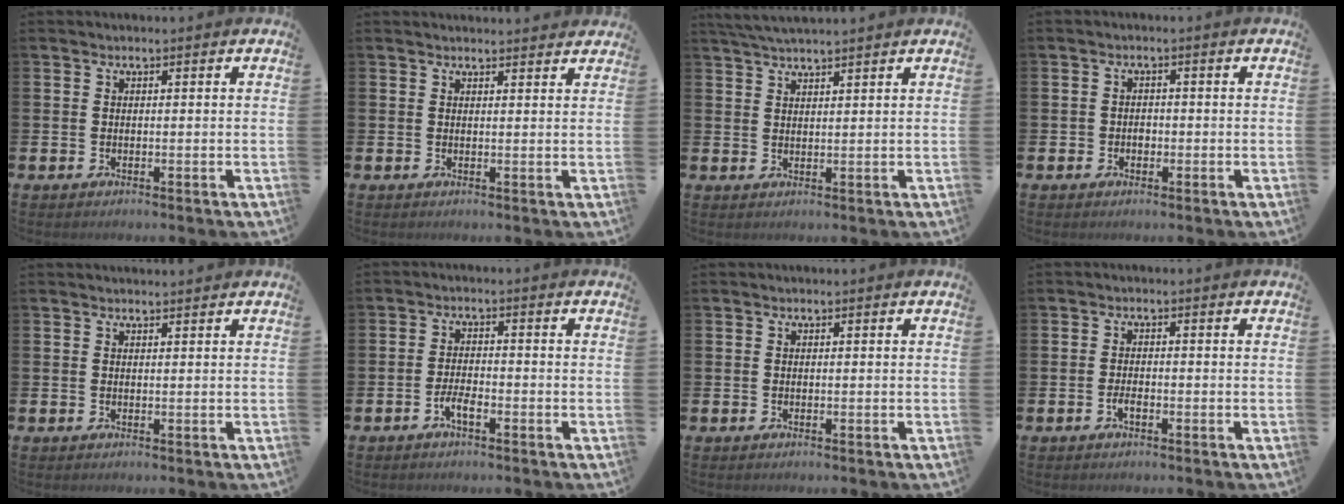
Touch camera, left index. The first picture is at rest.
{"total": 1.6, "force": [1.6, 0.1, 0.0], "torque": [0.013, -0.011, 0.026]}
{"total": 3.3, "force": [3.2, 0.0, 0.9], "torque": [-0.029, -0.006, 0.060]}
{"total": 1.4, "force": [-0.4, 1.2, 0.4], "torque": [0.002, -0.001, -0.014]}
{"total": 0.9, "force": [0.8, 0.0, 0.1], "torque": [0.011, -0.006, 0.013]}
{"total": 2.3, "force": [-1.3, 0.7, 1.8], "torque": [-0.036, 0.004, -0.023]}
{"total": 0.0}
{"total": 1.5, "force": [-0.7, 0.6, 1.1], "torque": [-0.025, 0.002, -0.013]}